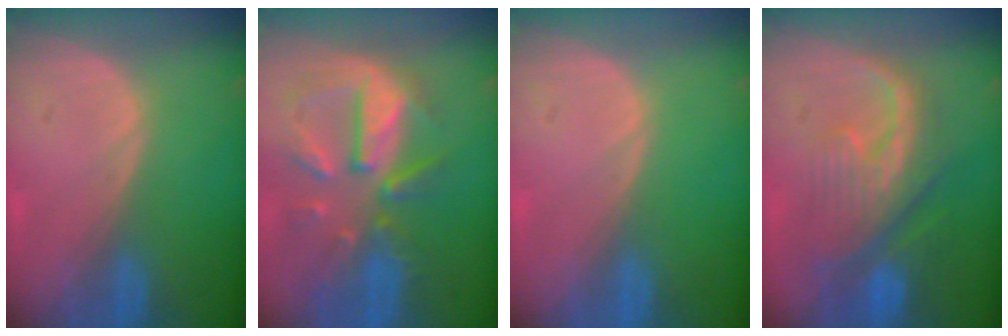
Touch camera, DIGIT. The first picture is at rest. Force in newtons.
{"total": 10.2, "press": 9.3, "slide": 4.2}
{"total": 0.0}
{"total": 9.7, "press": 9.2, "slide": 3.2}